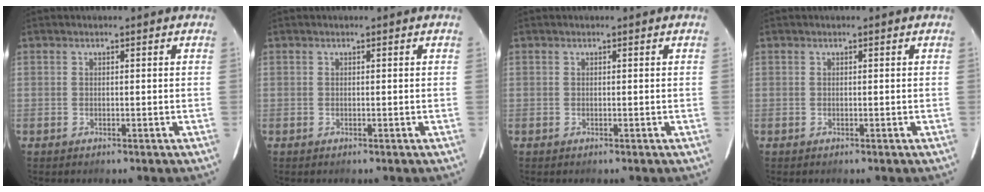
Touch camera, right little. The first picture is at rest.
{"total": 0.0}
{"total": 0.0}
{"total": 0.0}